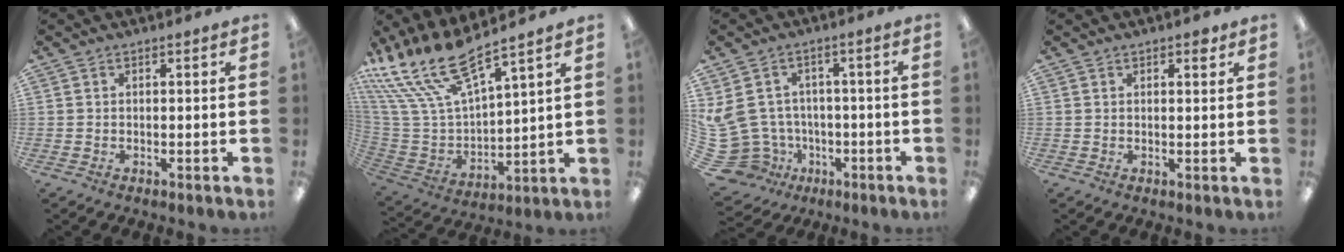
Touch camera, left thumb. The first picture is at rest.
{"total": 18.0, "force": [14.1, 4.8, 10.2], "torque": [-0.262, -0.101, 0.250]}
{"total": 10.4, "force": [-0.3, 9.6, 4.1], "torque": [-0.145, -0.009, 0.005]}
{"total": 1.9, "force": [1.3, 0.9, 1.0], "torque": [-0.006, -0.004, 0.020]}